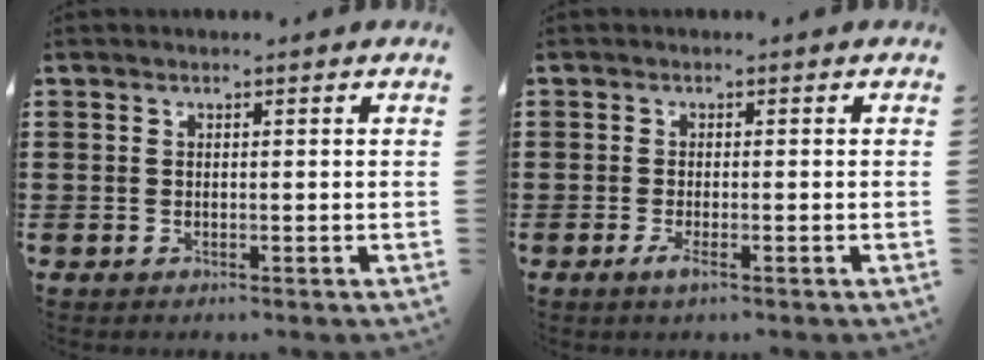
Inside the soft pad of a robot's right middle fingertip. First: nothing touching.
{"total": 1.6, "force": [-0.7, 0.2, 1.5], "torque": [-0.032, -0.005, -0.016]}